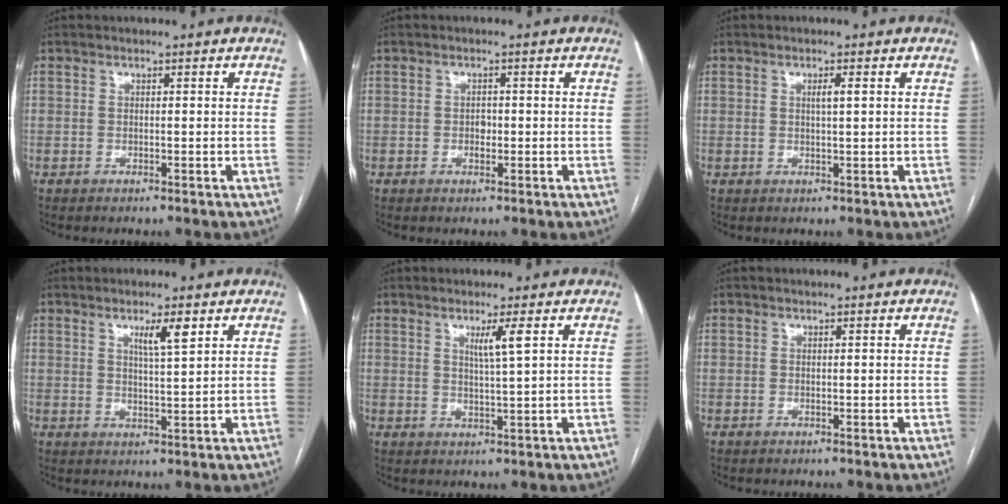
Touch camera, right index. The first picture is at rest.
{"total": 1.4, "force": [-0.3, 1.0, 0.9], "torque": [-0.013, 0.003, -0.004]}
{"total": 1.5, "force": [0.5, 0.1, 1.4], "torque": [-0.024, 0.000, 0.007]}
{"total": 4.0, "force": [2.2, 0.2, 3.4], "torque": [-0.058, -0.003, 0.038]}
{"total": 3.2, "force": [1.5, -0.5, 2.8], "torque": [-0.052, -0.007, 0.028]}
{"total": 0.0}